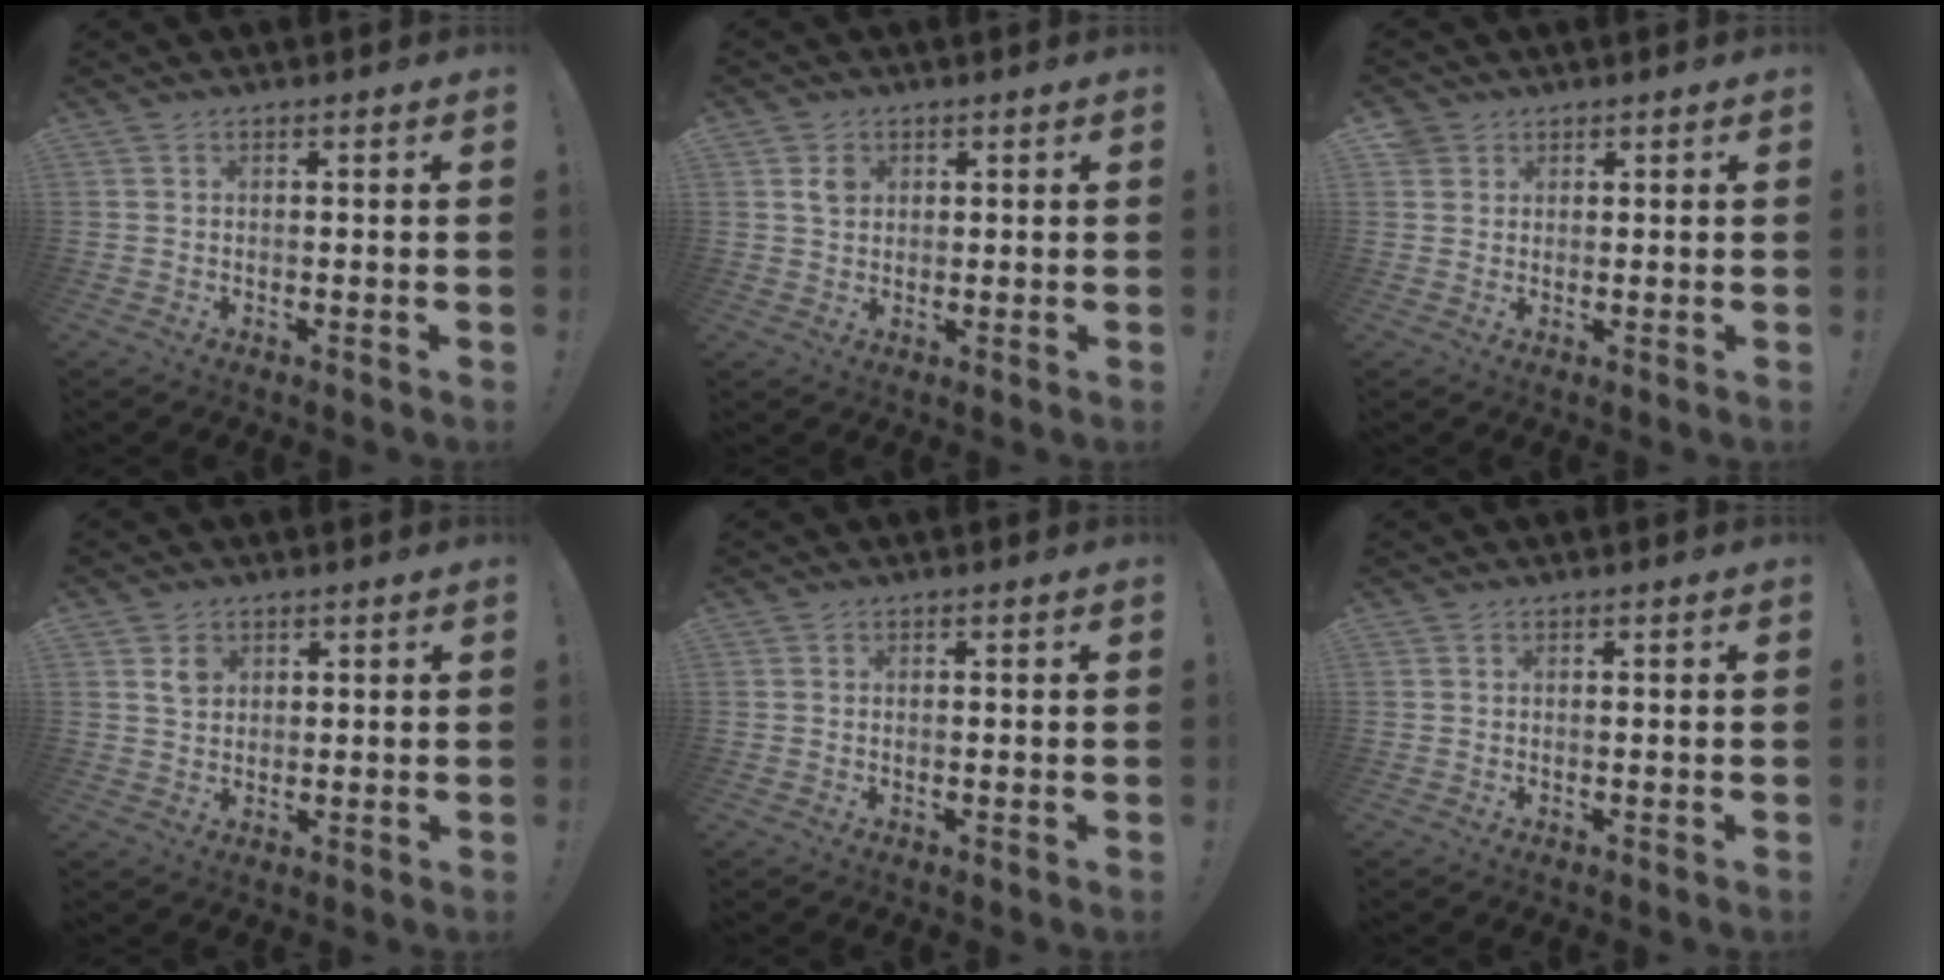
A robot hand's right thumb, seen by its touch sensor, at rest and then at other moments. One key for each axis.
{"total": 3.7, "fx": 1.6, "fy": 3.0, "fz": 1.4, "tx": -0.009, "ty": -0.005, "tz": 0.026}
{"total": 2.9, "fx": 1.8, "fy": 2.3, "fz": 0.5, "tx": -0.002, "ty": -0.009, "tz": 0.032}
{"total": 3.7, "fx": 1.9, "fy": 2.9, "fz": 1.2, "tx": -0.006, "ty": -0.008, "tz": 0.033}
{"total": 0.0}
{"total": 0.0}